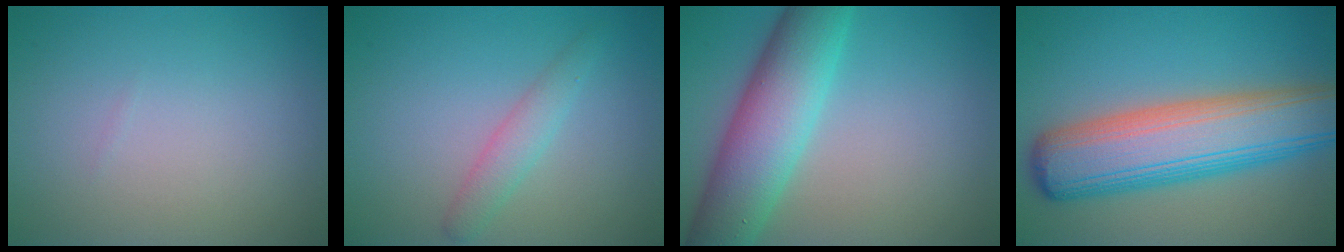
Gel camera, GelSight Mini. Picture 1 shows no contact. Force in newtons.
{"total": 2.1, "press": 2.1, "slide": 0.0}
{"total": 8.2, "press": 8.2, "slide": 0.1}
{"total": 10.6, "press": 10.6, "slide": 0.3}